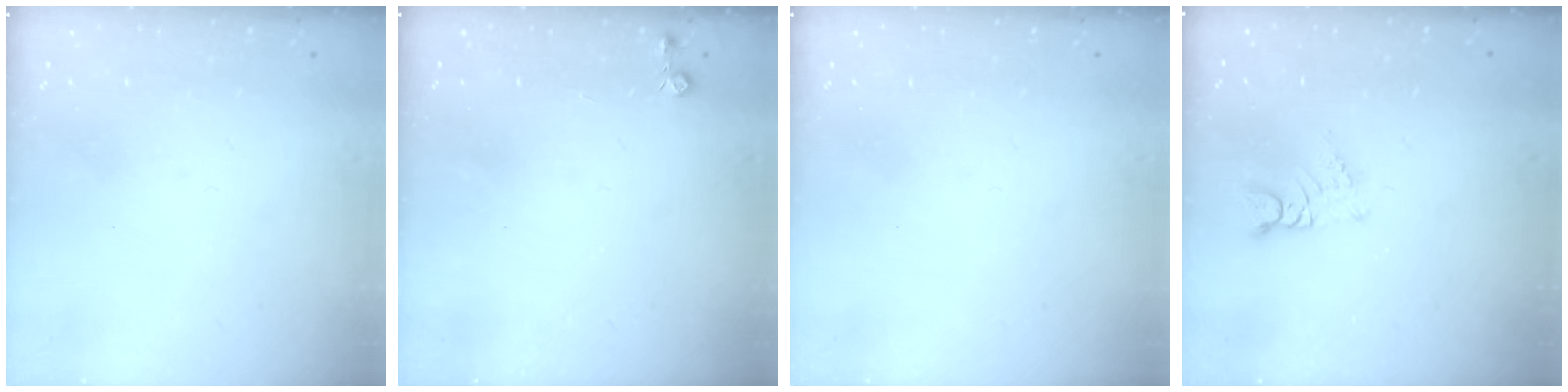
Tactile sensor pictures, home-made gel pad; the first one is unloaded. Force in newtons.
{"total": 3.9, "press": 3.9, "slide": 0.6}
{"total": 0.0}
{"total": 2.8, "press": 2.8, "slide": 0.3}